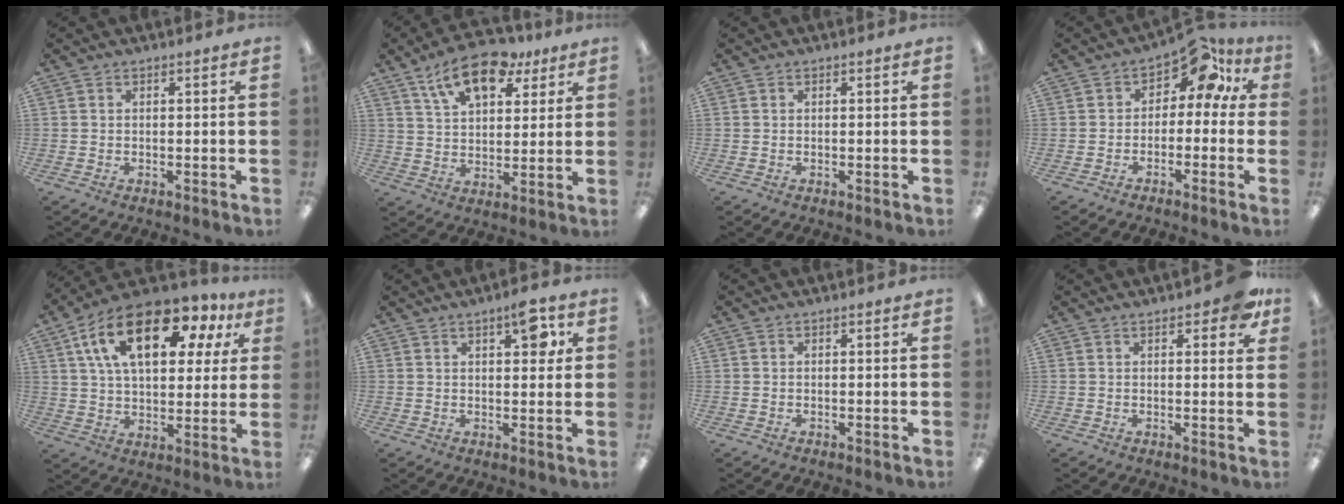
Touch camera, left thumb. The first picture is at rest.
{"total": 14.9, "force": [9.3, 7.9, 8.5], "torque": [-0.128, -0.039, 0.165]}
{"total": 0.0}
{"total": 7.9, "force": [3.5, 4.5, 5.4], "torque": [-0.074, -0.020, 0.058]}
{"total": 20.7, "force": [10.1, 10.3, 14.9], "torque": [-0.265, -0.025, 0.170]}
{"total": 6.7, "force": [3.3, 2.6, 5.2], "torque": [-0.060, -0.014, 0.048]}
{"total": 0.0}
{"total": 4.7, "force": [2.8, 2.0, 3.3], "torque": [-0.038, -0.006, 0.044]}